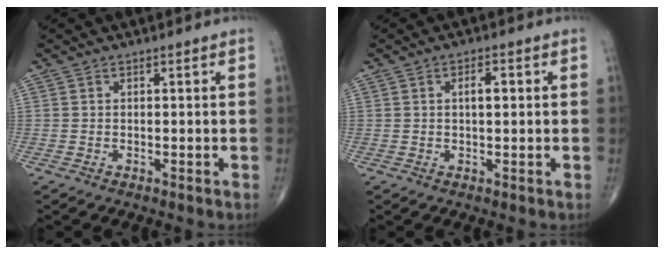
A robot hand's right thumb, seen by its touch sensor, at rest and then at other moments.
{"total": 3.0, "force": [0.6, 1.3, 2.6], "torque": [-0.041, 0.002, 0.008]}